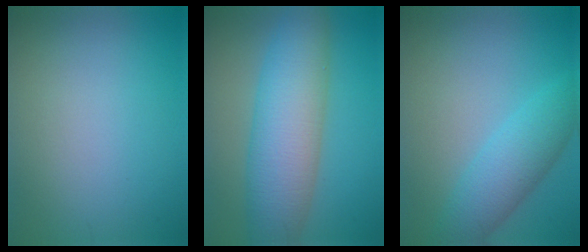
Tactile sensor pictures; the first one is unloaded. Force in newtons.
{"total": 8.7, "press": 8.7, "slide": 0.3}
{"total": 4.8, "press": 4.8, "slide": 0.1}